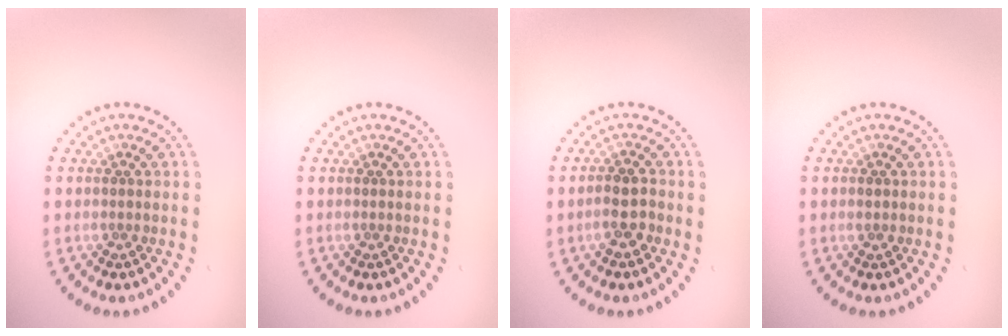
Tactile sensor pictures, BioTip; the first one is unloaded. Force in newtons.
{"total": 0.0}
{"total": 2.3, "press": 2.1, "slide": 1.0}
{"total": 0.8, "press": 0.8, "slide": 0.1}